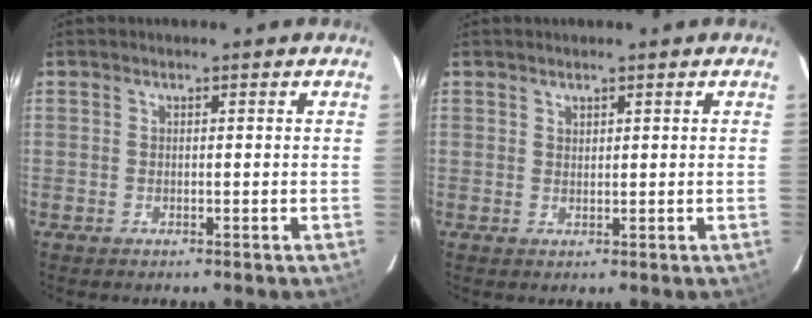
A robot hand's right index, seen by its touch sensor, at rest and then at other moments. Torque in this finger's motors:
{"motor_torque": [-0.50, 0.31, -0.04, 0.00]}